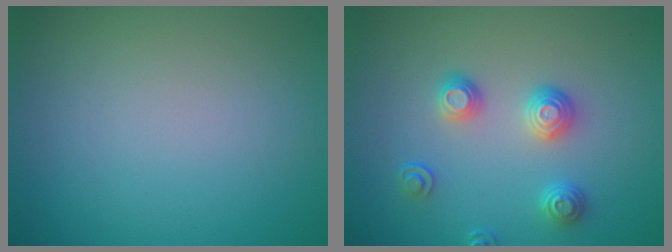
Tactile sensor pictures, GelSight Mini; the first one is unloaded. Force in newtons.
{"total": 3.0, "press": 2.6, "slide": 1.3}